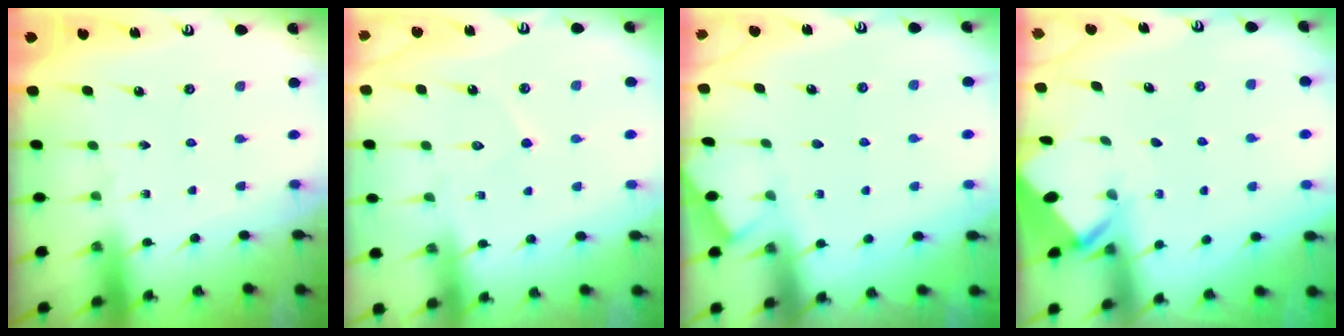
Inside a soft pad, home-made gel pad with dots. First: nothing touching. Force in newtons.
{"total": 6.4, "press": 6.4, "slide": 0.4}
{"total": 3.0, "press": 2.9, "slide": 0.5}
{"total": 2.9, "press": 2.9, "slide": 0.3}